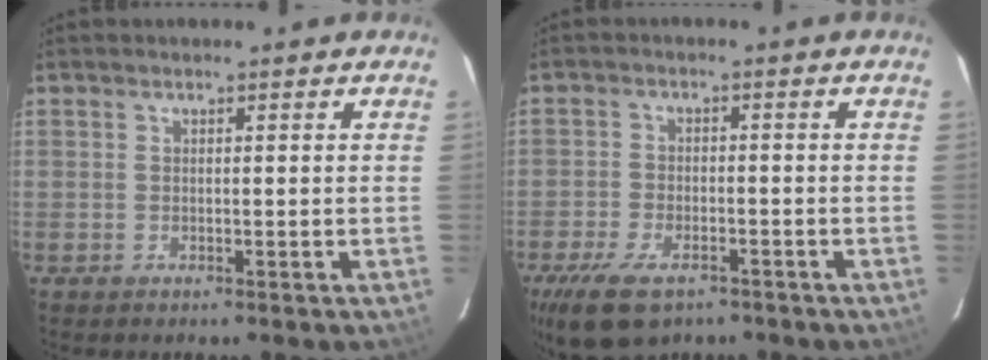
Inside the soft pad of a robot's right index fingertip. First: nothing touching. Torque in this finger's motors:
{"motor_torque": [0.49, -0.49, 0.48, 0.07]}